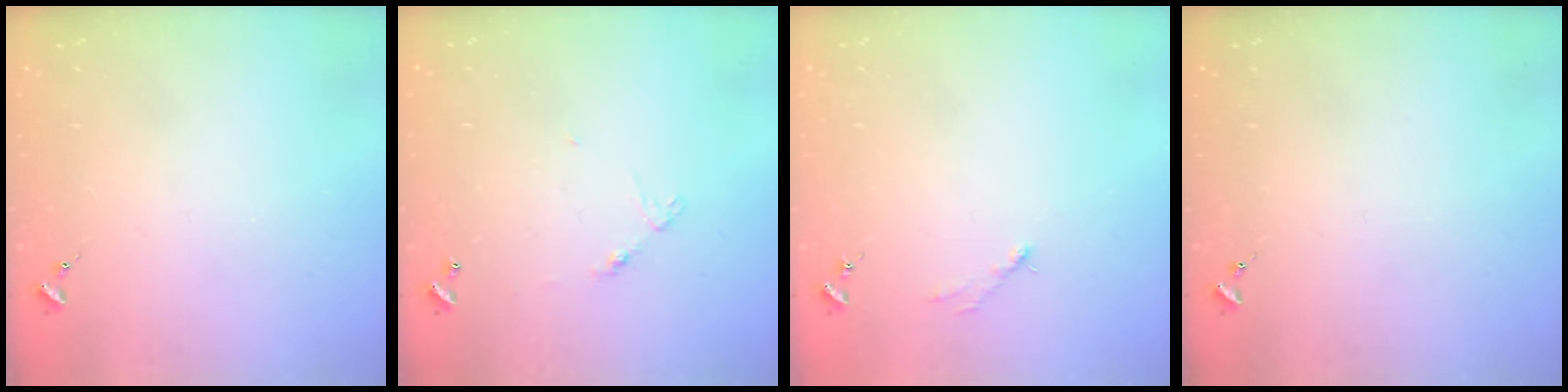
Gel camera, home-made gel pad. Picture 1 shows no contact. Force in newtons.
{"total": 4.6, "press": 4.6, "slide": 0.3}
{"total": 2.6, "press": 2.6, "slide": 0.3}
{"total": 0.0}